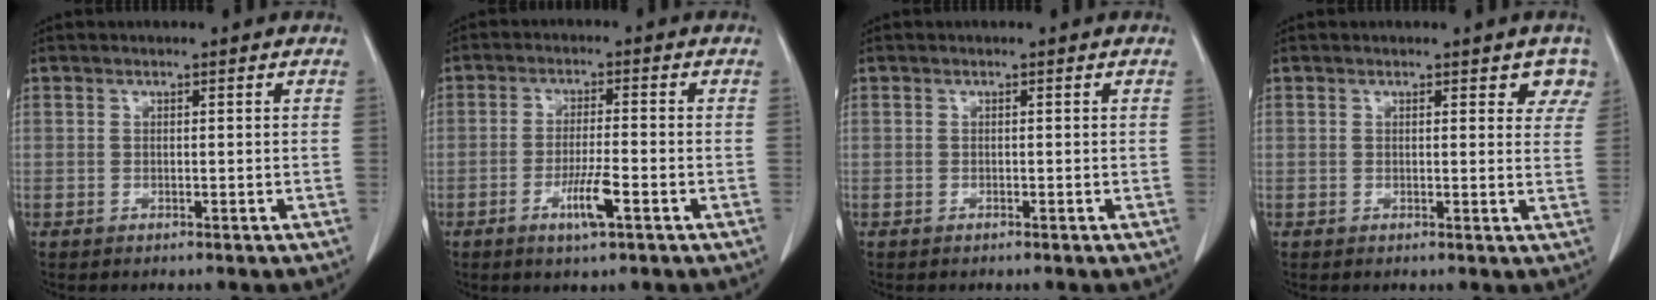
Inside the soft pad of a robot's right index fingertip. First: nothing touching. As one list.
[{"total": 5.3, "force": [-2.3, 0.3, 4.7], "torque": [-0.085, -0.006, -0.040]}, {"total": 0.0}, {"total": 3.9, "force": [3.0, 1.8, 1.8], "torque": [-0.002, -0.001, 0.021]}]